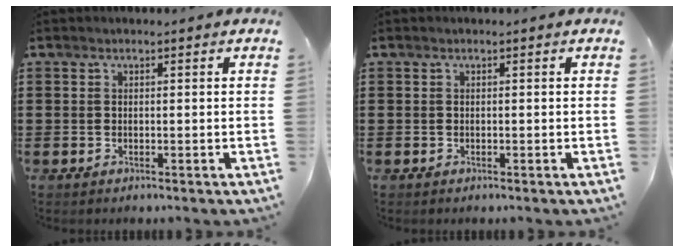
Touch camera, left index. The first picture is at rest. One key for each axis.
{"total": 0.0}